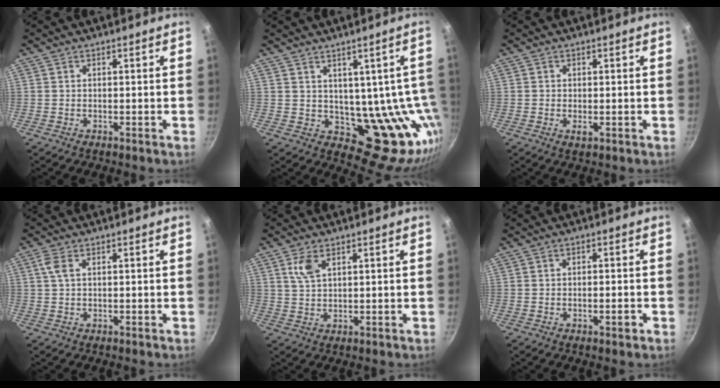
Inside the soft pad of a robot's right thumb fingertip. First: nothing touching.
{"total": 15.4, "force": [1.7, 9.8, 11.7], "torque": [-0.086, -0.015, 0.052]}
{"total": 1.2, "force": [-0.3, 0.8, 0.9], "torque": [-0.017, -0.003, -0.004]}
{"total": 2.4, "force": [0.6, 1.0, 2.1], "torque": [-0.049, 0.006, 0.013]}
{"total": 4.0, "force": [1.9, 2.0, 2.9], "torque": [-0.056, -0.006, 0.041]}
{"total": 2.1, "force": [-0.9, 0.6, 1.8], "torque": [-0.029, 0.005, -0.014]}